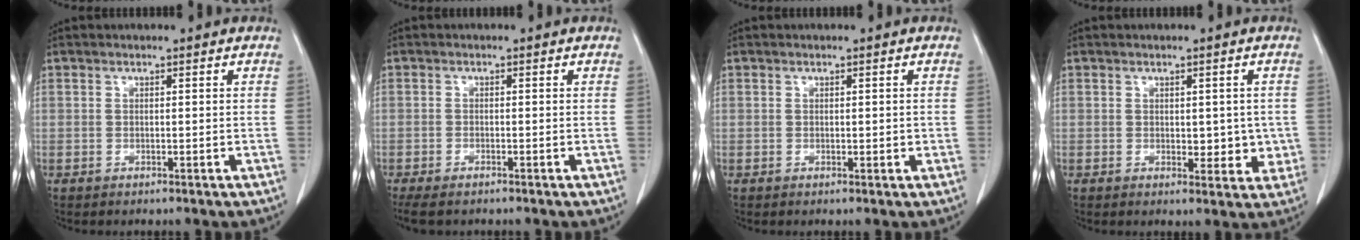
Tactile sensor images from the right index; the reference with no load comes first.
{"total": 4.2, "force": [-3.2, 1.4, 2.2], "torque": [-0.039, -0.012, -0.050]}
{"total": 1.2, "force": [0.0, 0.7, 0.9], "torque": [-0.011, 0.002, 0.004]}
{"total": 4.6, "force": [0.0, 2.6, 3.8], "torque": [-0.033, -0.001, 0.008]}